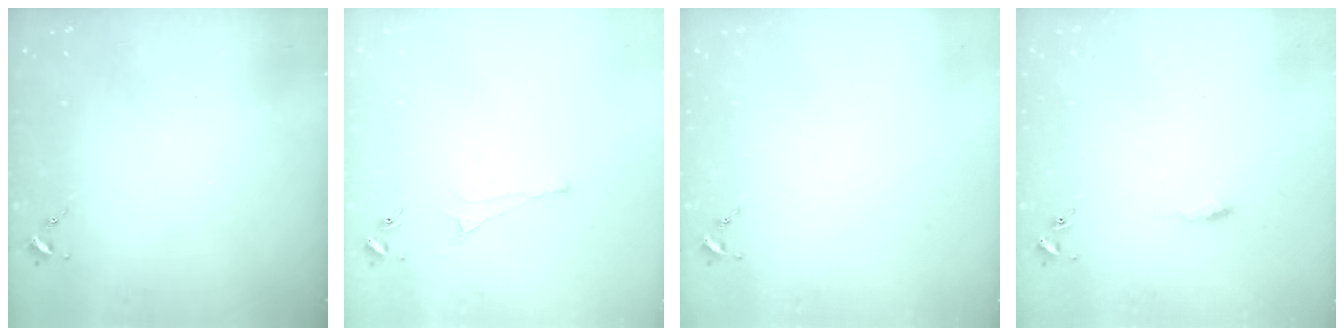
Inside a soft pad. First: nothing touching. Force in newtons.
{"total": 3.5, "press": 3.4, "slide": 0.6}
{"total": 0.0}
{"total": 5.7, "press": 5.7, "slide": 0.6}